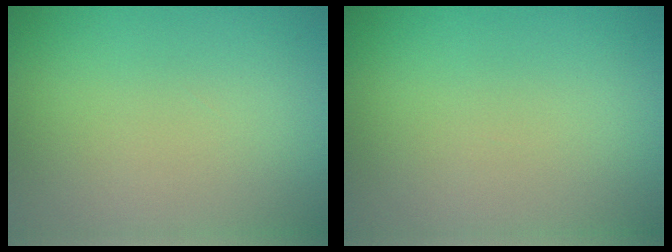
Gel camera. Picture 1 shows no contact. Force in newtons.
{"total": 0.0}